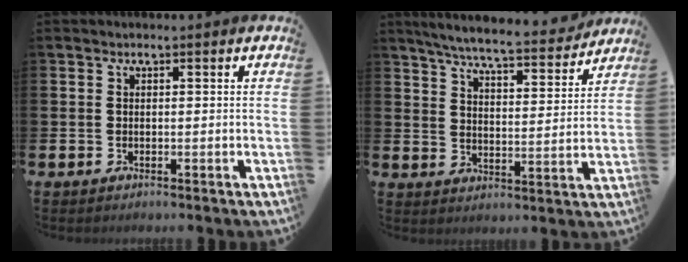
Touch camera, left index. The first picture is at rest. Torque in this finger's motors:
{"motor_torque": [1.00, -1.14, 0.66, 0.21]}